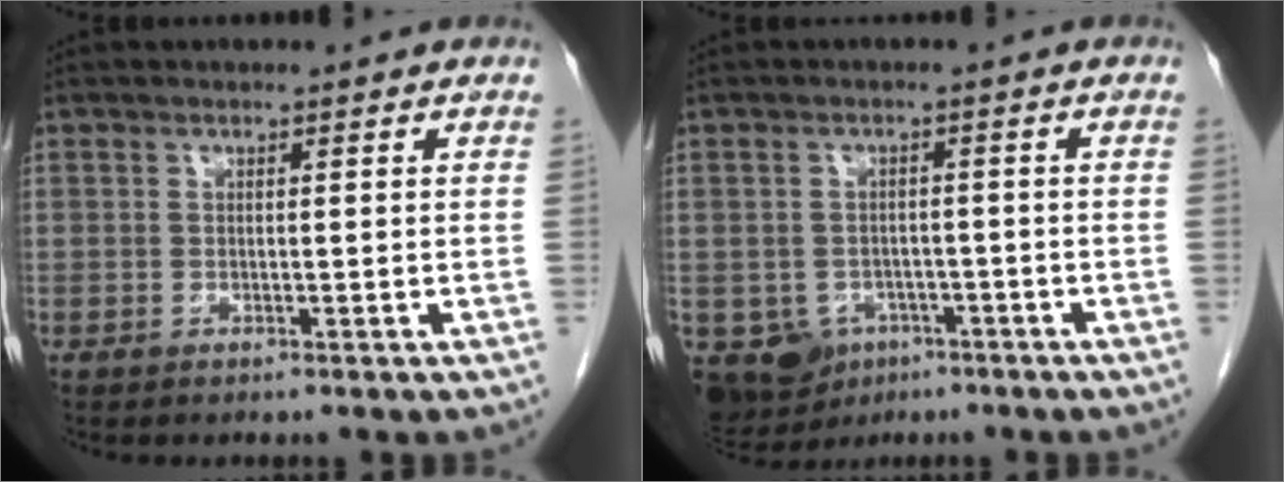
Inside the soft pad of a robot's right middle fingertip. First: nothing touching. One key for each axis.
{"total": 8.1, "fx": -4.0, "fy": 6.6, "fz": 2.5, "tx": -0.058, "ty": 0.003, "tz": -0.050}